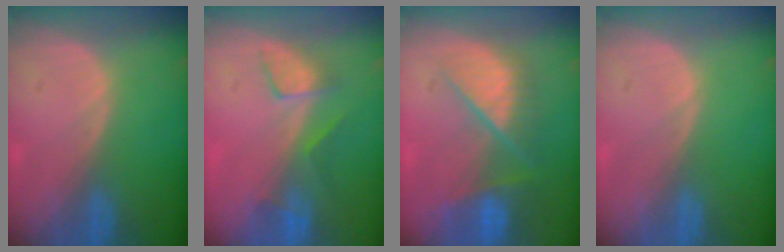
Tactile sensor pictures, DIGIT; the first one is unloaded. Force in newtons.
{"total": 4.2, "press": 4.1, "slide": 1.3}
{"total": 9.8, "press": 8.3, "slide": 5.2}
{"total": 0.0}